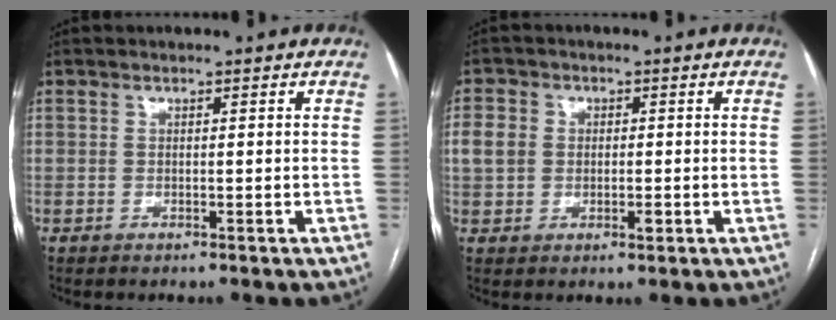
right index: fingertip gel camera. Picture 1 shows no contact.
{"total": 5.1, "force": [-0.1, 4.1, 3.1], "torque": [-0.065, 0.011, -0.001]}